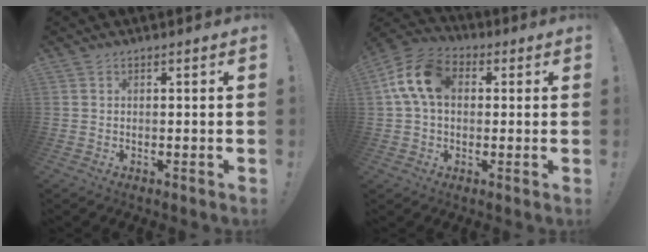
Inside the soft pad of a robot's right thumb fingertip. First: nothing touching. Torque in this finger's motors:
{"motor_torque": [0.30, 0.24, 1.13, -0.03, 0.06]}